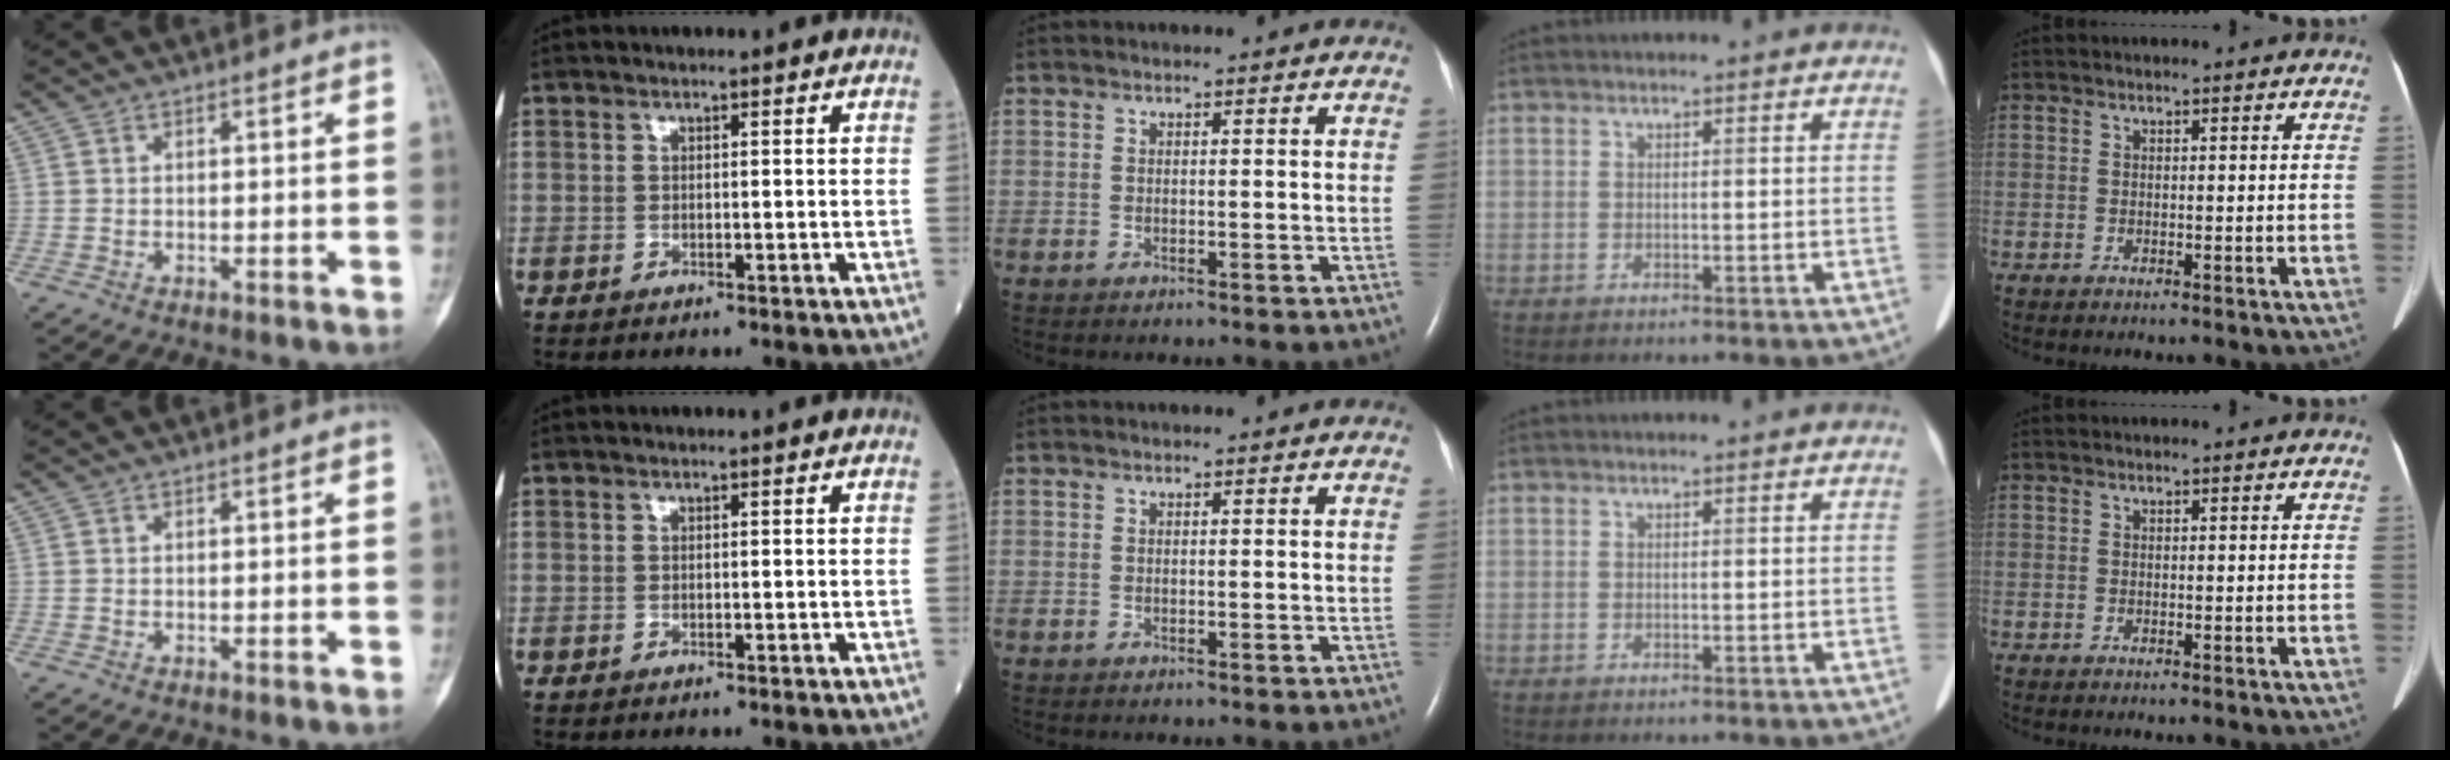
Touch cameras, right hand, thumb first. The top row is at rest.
{}